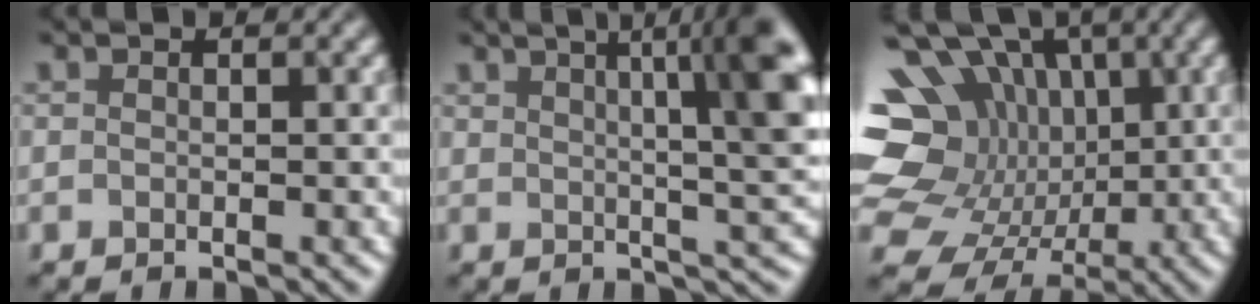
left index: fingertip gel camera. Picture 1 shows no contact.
{"total": 10.0, "force": [3.8, 2.8, 8.8], "torque": [-0.106, 0.019, 0.051]}
{"total": 14.4, "force": [1.4, 12.3, 7.5], "torque": [-0.155, 0.028, 0.010]}